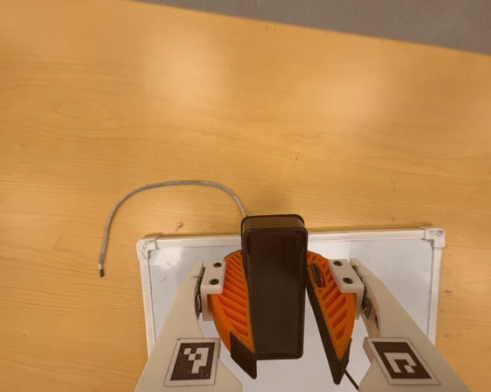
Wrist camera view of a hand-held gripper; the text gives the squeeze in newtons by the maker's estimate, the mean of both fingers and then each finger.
{"total": 9.3, "left": 9.1, "right": 9.4}